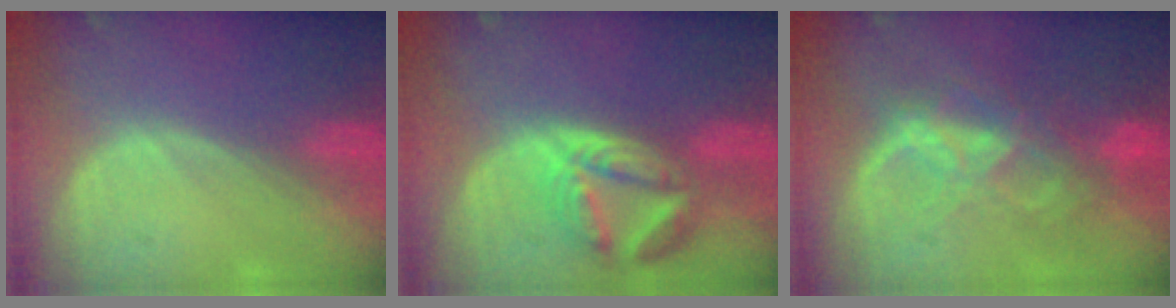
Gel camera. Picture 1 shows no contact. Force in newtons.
{"total": 8.2, "press": 7.3, "slide": 3.8}
{"total": 8.7, "press": 7.4, "slide": 4.6}